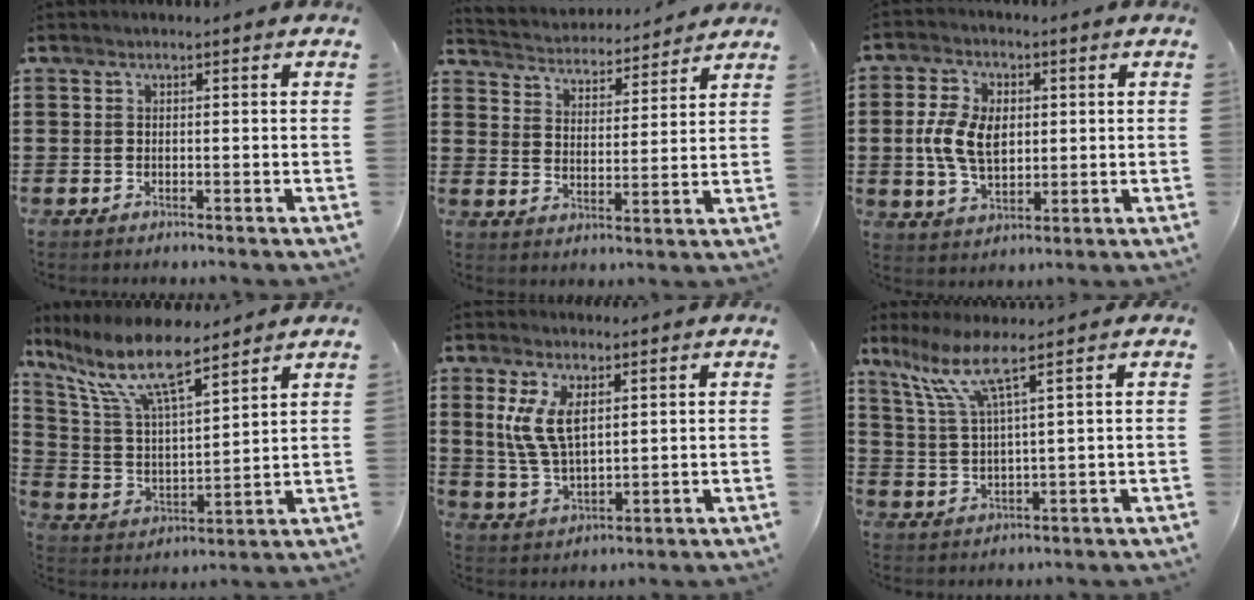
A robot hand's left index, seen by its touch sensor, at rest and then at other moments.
{"total": 3.7, "force": [3.7, 0.4, -0.3], "torque": [-0.019, -0.031, 0.057]}
{"total": 7.8, "force": [0.5, 5.0, 6.0], "torque": [-0.142, 0.011, 0.003]}
{"total": 11.7, "force": [8.5, 2.6, 7.6], "torque": [-0.190, -0.042, 0.143]}
{"total": 7.6, "force": [2.6, 3.6, 6.1], "torque": [-0.143, 0.003, 0.041]}
{"total": 7.9, "force": [4.9, 0.6, 6.1], "torque": [-0.151, -0.013, 0.083]}